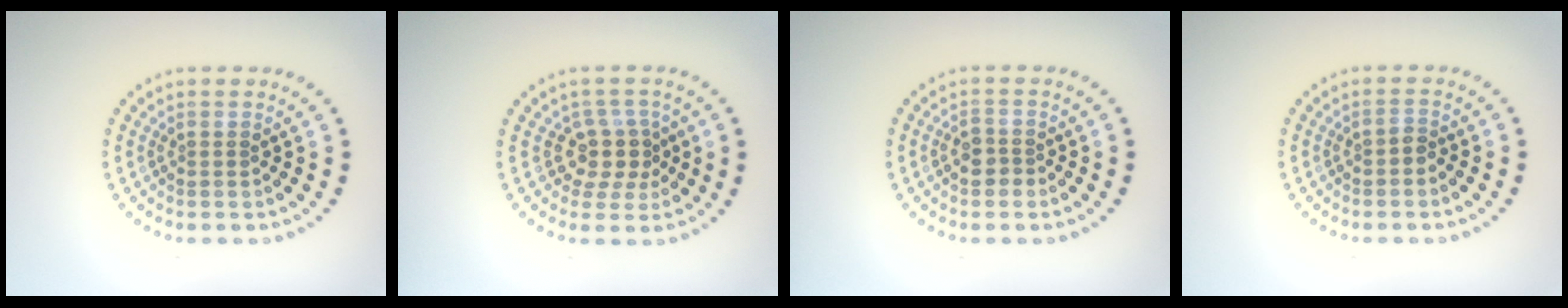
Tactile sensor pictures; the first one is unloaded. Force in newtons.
{"total": 2.9, "press": 2.3, "slide": 1.8}
{"total": 1.8, "press": 1.6, "slide": 0.7}
{"total": 1.0, "press": 0.8, "slide": 0.6}